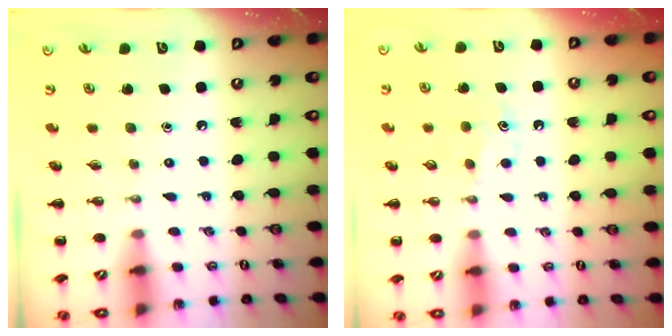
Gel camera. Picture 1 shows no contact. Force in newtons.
{"total": 4.9, "press": 4.7, "slide": 1.4}